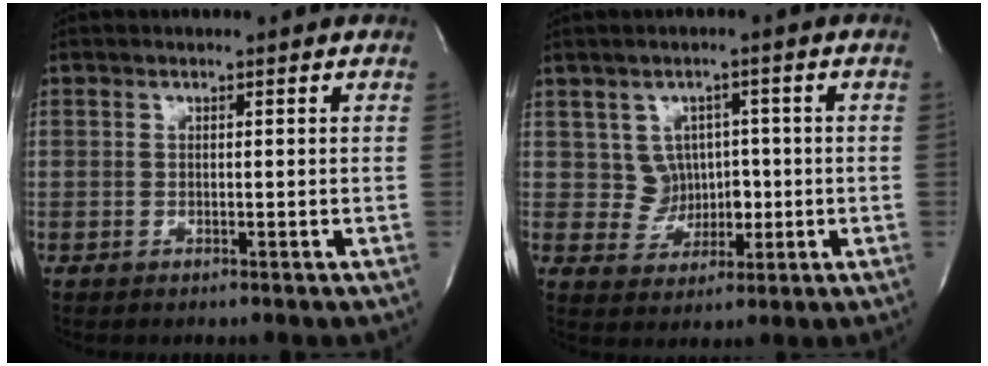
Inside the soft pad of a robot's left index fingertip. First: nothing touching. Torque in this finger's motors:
{"motor_torque": [0.10, -0.03, 0.00, -0.02]}